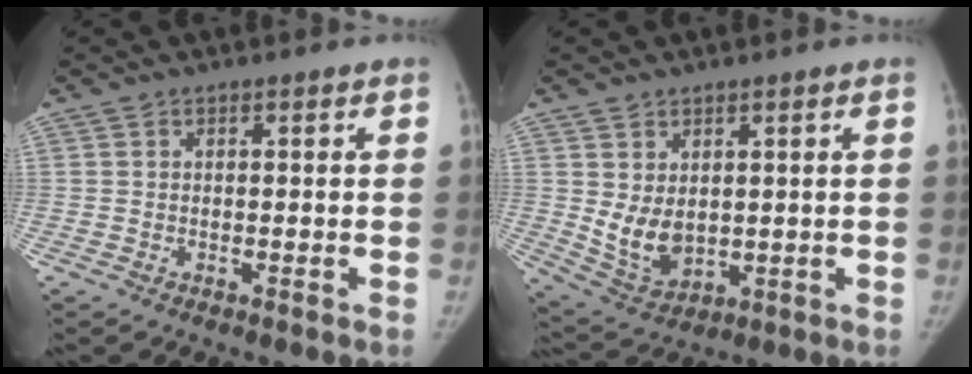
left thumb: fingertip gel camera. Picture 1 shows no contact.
{"total": 7.1, "force": [1.0, 4.9, 5.0], "torque": [-0.079, -0.026, 0.042]}